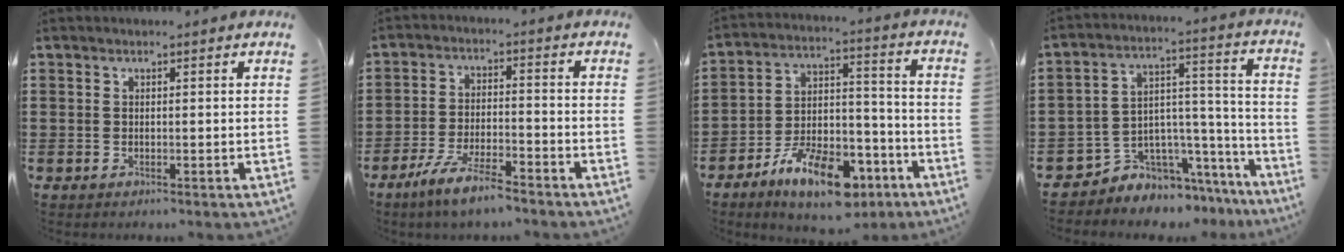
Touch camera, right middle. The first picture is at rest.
{"total": 6.4, "force": [-5.0, 0.8, 3.8], "torque": [-0.087, -0.006, -0.098]}
{"total": 12.6, "force": [-8.5, 4.9, 7.9], "torque": [-0.141, 0.039, -0.155]}
{"total": 5.5, "force": [-4.6, 3.0, -0.4], "torque": [-0.003, 0.001, -0.088]}